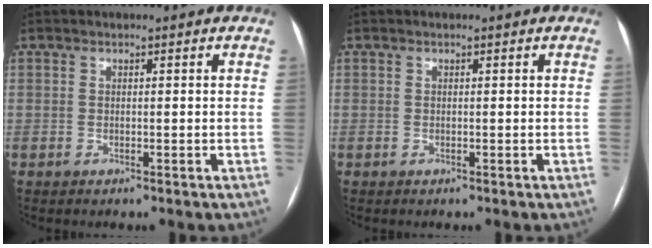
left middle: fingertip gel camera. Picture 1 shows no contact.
{"total": 0.0}